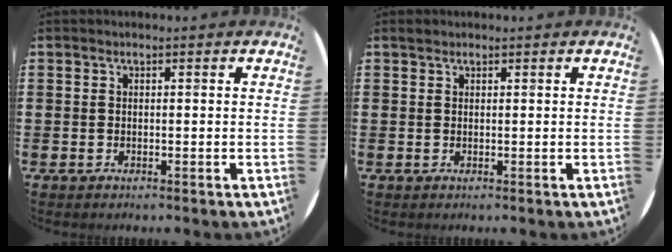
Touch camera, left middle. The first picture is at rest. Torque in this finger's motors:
{"motor_torque": [0.19, -0.16, -0.01, 0.00]}